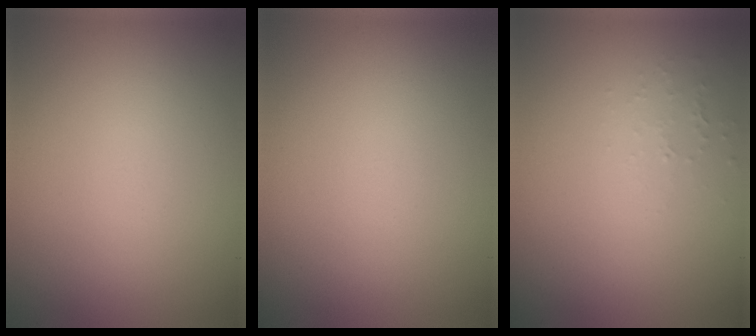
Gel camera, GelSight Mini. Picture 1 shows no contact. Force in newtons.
{"total": 0.0}
{"total": 0.8, "press": 0.8, "slide": 0.3}